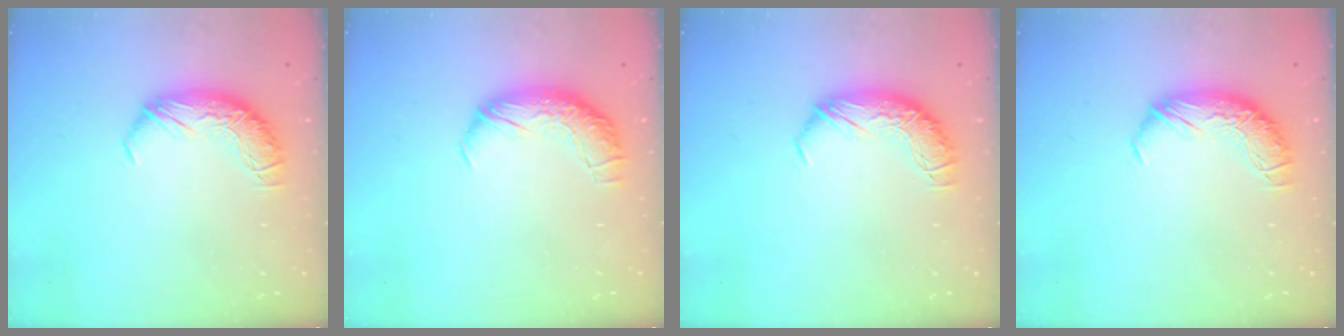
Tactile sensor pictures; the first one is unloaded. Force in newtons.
{"total": 2.4, "press": 1.1, "slide": 2.2}
{"total": 0.0}
{"total": 0.0}